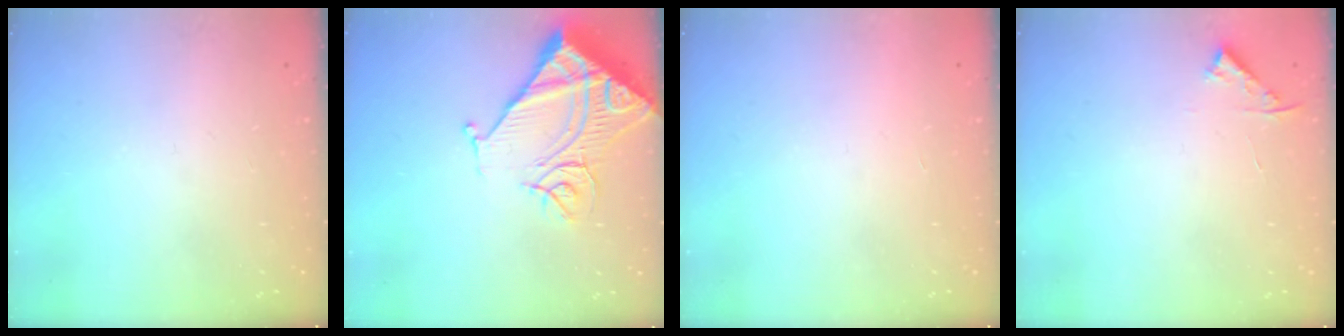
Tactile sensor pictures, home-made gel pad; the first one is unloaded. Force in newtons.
{"total": 16.6, "press": 16.5, "slide": 1.7}
{"total": 1.7, "press": 1.7, "slide": 0.1}
{"total": 3.4, "press": 3.4, "slide": 0.4}